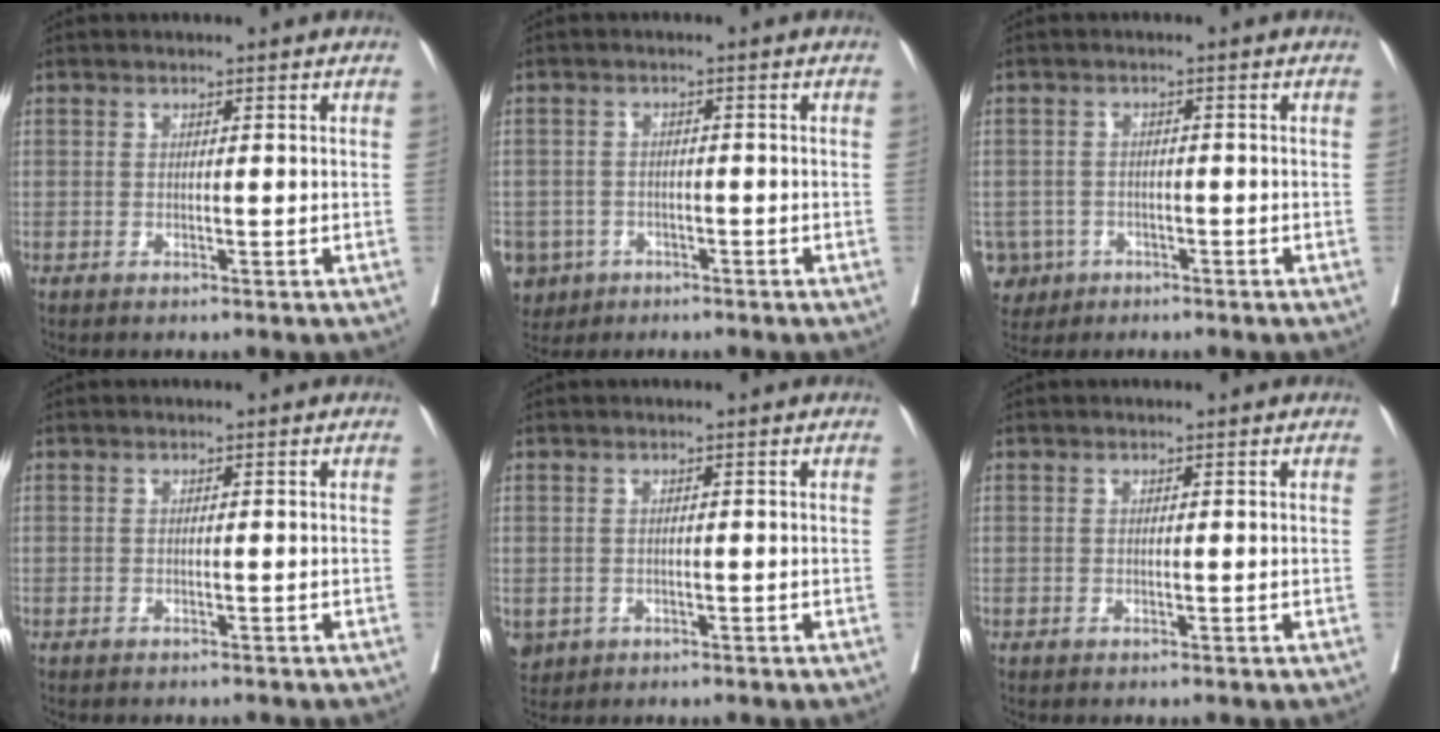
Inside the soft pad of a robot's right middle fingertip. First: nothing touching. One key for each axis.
{"total": 6.8, "fx": -3.5, "fy": 5.8, "fz": 0.8, "tx": -0.035, "ty": 0.007, "tz": -0.055}
{"total": 5.0, "fx": -2.4, "fy": 4.4, "fz": -0.1, "tx": -0.010, "ty": 0.009, "tz": -0.038}
{"total": 2.5, "fx": -2.3, "fy": 0.5, "fz": 0.9, "tx": -0.014, "ty": -0.002, "tz": -0.028}
{"total": 4.0, "fx": -1.8, "fy": 3.4, "fz": 1.0, "tx": -0.019, "ty": 0.000, "tz": -0.024}
{"total": 0.0}